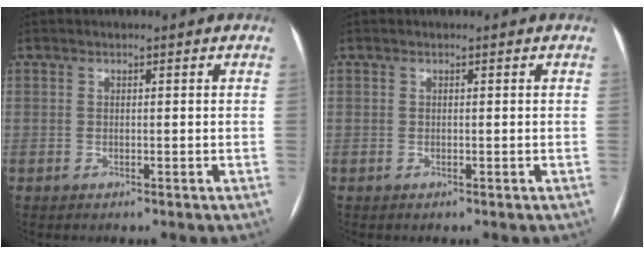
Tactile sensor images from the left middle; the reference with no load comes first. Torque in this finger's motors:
{"motor_torque": [-0.01, 0.23, 0.00, 0.00]}